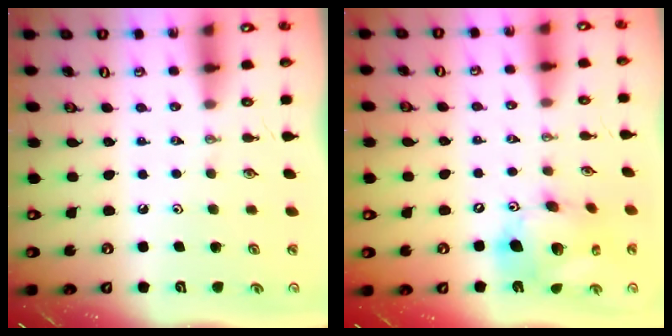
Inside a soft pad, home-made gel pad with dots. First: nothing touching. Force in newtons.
{"total": 15.7, "press": 15.6, "slide": 2.3}